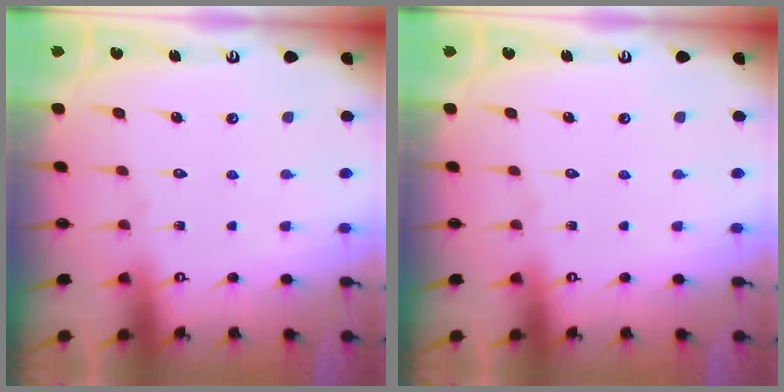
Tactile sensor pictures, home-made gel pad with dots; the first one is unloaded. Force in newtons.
{"total": 0.0}